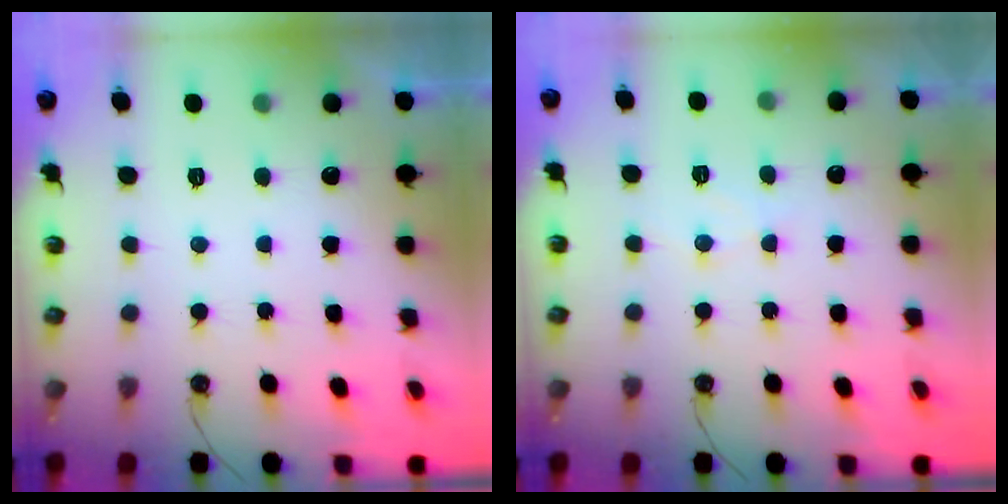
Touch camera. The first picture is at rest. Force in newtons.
{"total": 6.5, "press": 6.5, "slide": 0.5}